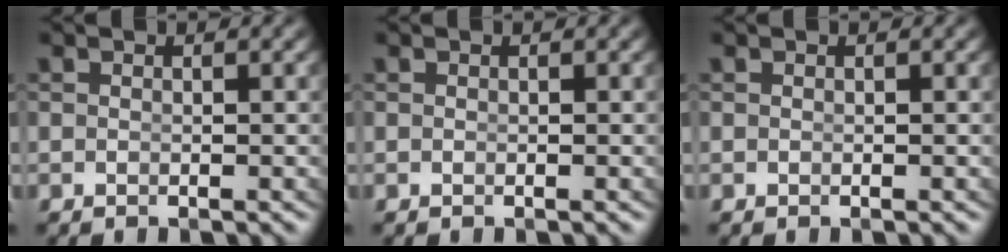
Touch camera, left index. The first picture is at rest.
{"total": 0.0}
{"total": 0.0}